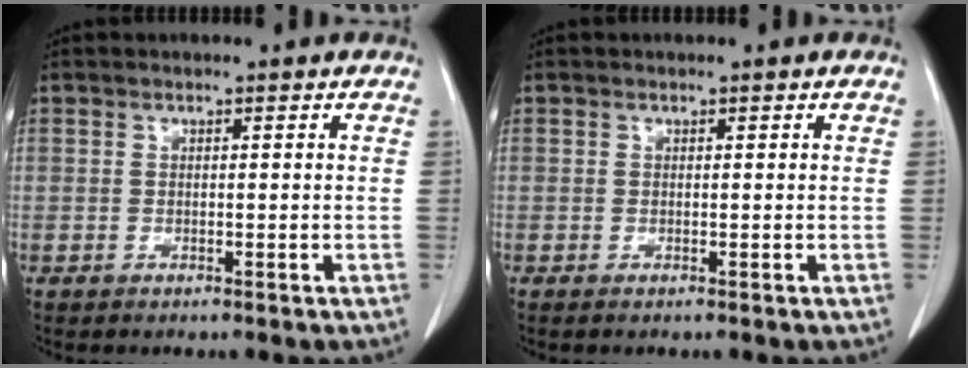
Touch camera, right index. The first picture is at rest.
{"total": 0.6, "force": [-0.2, 0.4, 0.5], "torque": [-0.018, -0.001, -0.001]}